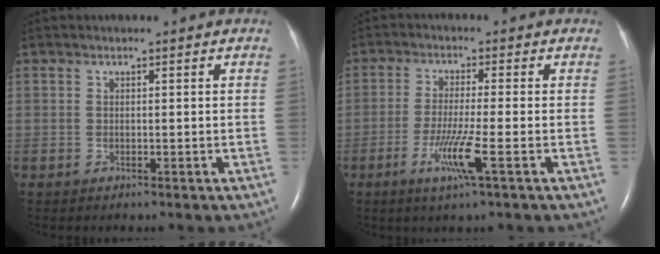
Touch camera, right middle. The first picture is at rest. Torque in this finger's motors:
{"motor_torque": [0.71, -0.01, 0.21, 0.11]}